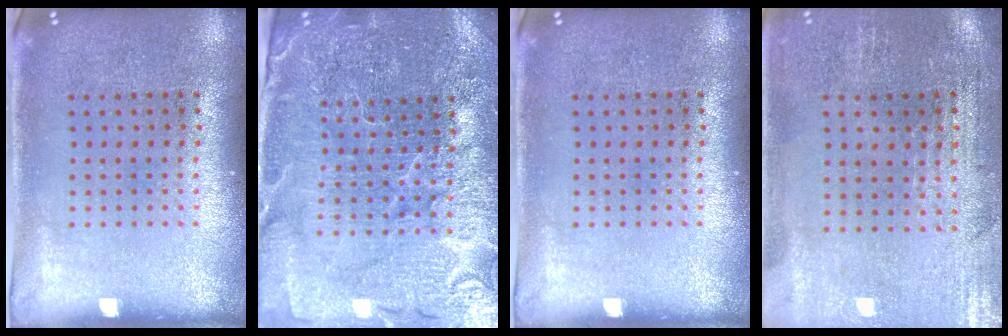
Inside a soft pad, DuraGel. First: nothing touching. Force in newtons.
{"total": 4.6, "press": 4.3, "slide": 1.5}
{"total": 0.0}
{"total": 0.6, "press": 0.5, "slide": 0.3}